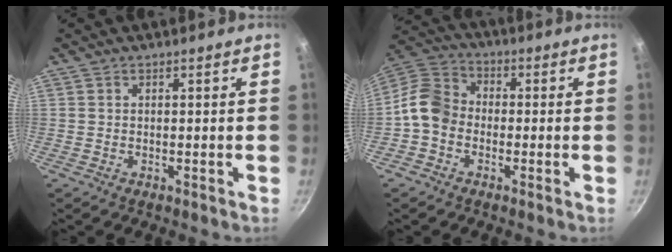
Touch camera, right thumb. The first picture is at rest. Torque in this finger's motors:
{"motor_torque": [0.31, 0.12, 0.05, 0.10, 0.24]}